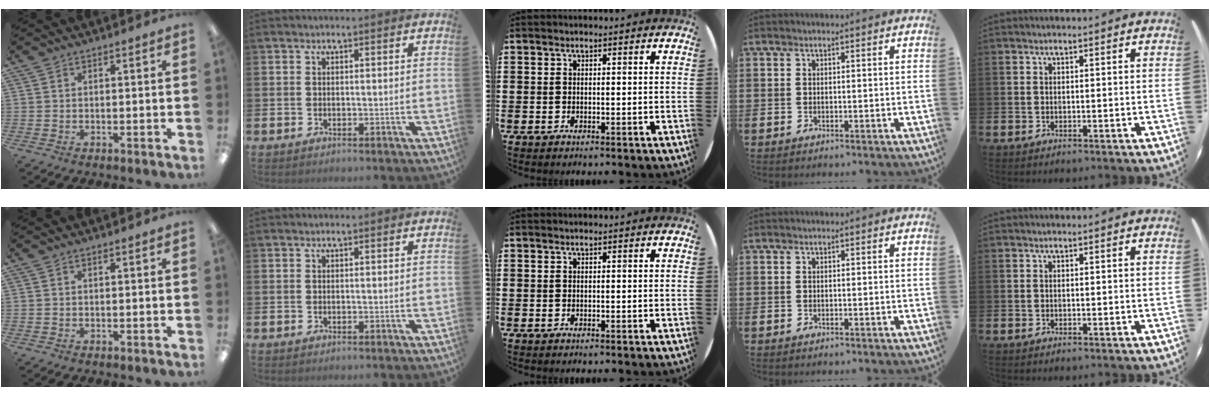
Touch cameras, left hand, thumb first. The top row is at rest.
{}